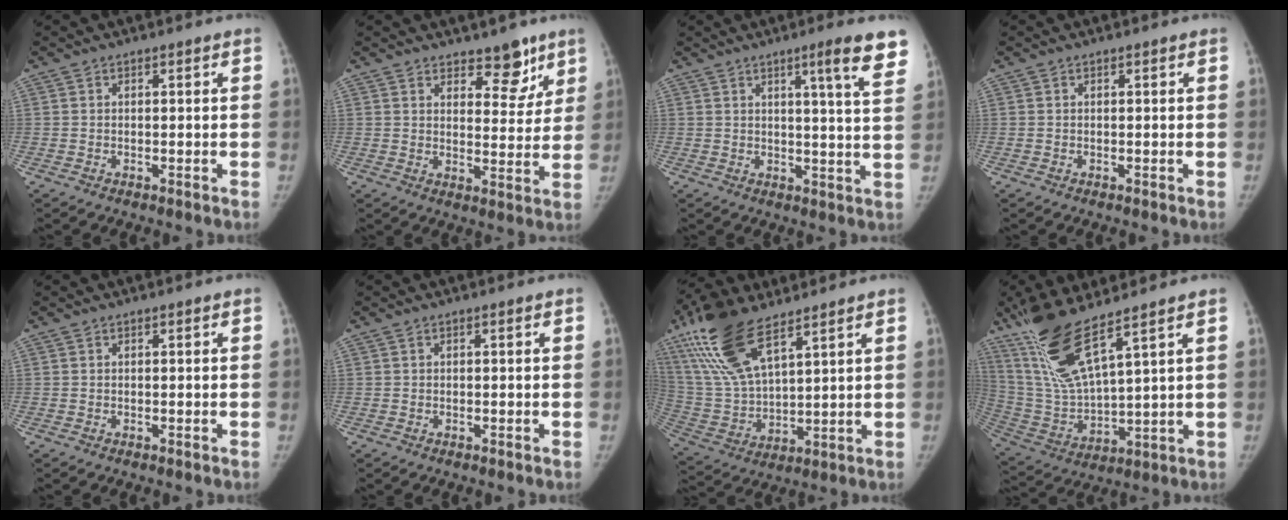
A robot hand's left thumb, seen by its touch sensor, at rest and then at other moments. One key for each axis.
{"total": 7.5, "fx": 5.5, "fy": 3.8, "fz": 3.6, "tx": 0.001, "ty": -0.042, "tz": 0.077}
{"total": 9.5, "fx": 6.0, "fy": 0.2, "fz": 7.4, "tx": -0.087, "ty": -0.033, "tz": 0.069}
{"total": 0.0}
{"total": 0.0}
{"total": 0.0}
{"total": 18.6, "fx": 11.1, "fy": 7.5, "fz": 13.0, "tx": -0.262, "ty": -0.031, "tz": 0.224}
{"total": 15.8, "fx": 10.3, "fy": 2.6, "fz": 11.7, "tx": -0.244, "ty": -0.055, "tz": 0.220}